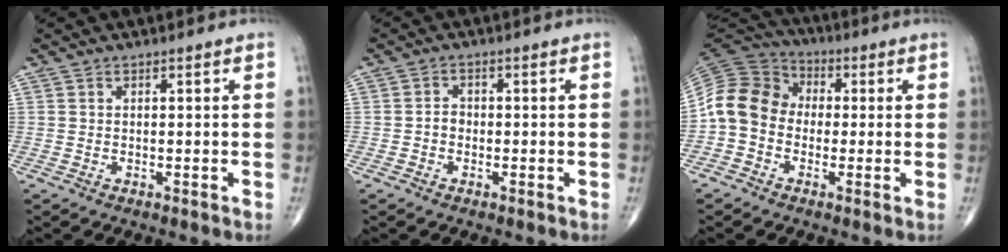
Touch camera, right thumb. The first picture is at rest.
{"total": 1.8, "force": [-0.6, 1.5, 0.9], "torque": [-0.004, 0.007, -0.014]}
{"total": 11.1, "force": [-1.1, 9.4, 5.8], "torque": [-0.101, 0.039, -0.036]}